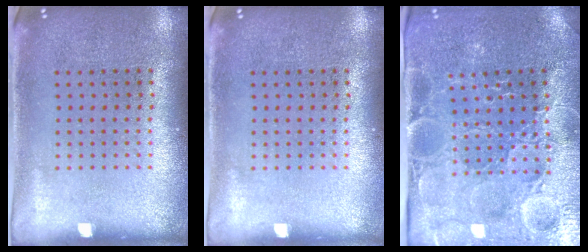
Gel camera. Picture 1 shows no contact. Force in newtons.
{"total": 0.0}
{"total": 3.8, "press": 3.7, "slide": 0.5}